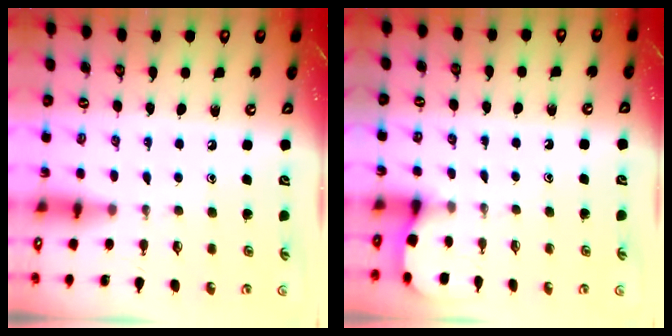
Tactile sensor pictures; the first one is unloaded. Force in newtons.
{"total": 2.2, "press": 2.2, "slide": 0.3}